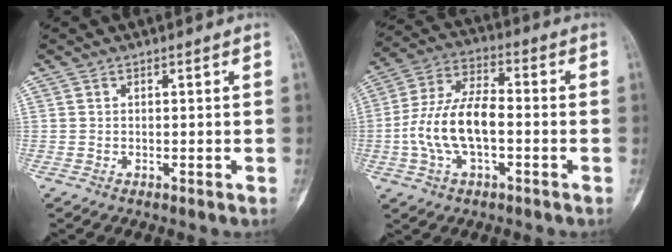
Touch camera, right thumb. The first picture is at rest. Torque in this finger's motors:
{"motor_torque": [0.45, 0.48, 0.91, -0.83, 0.08]}